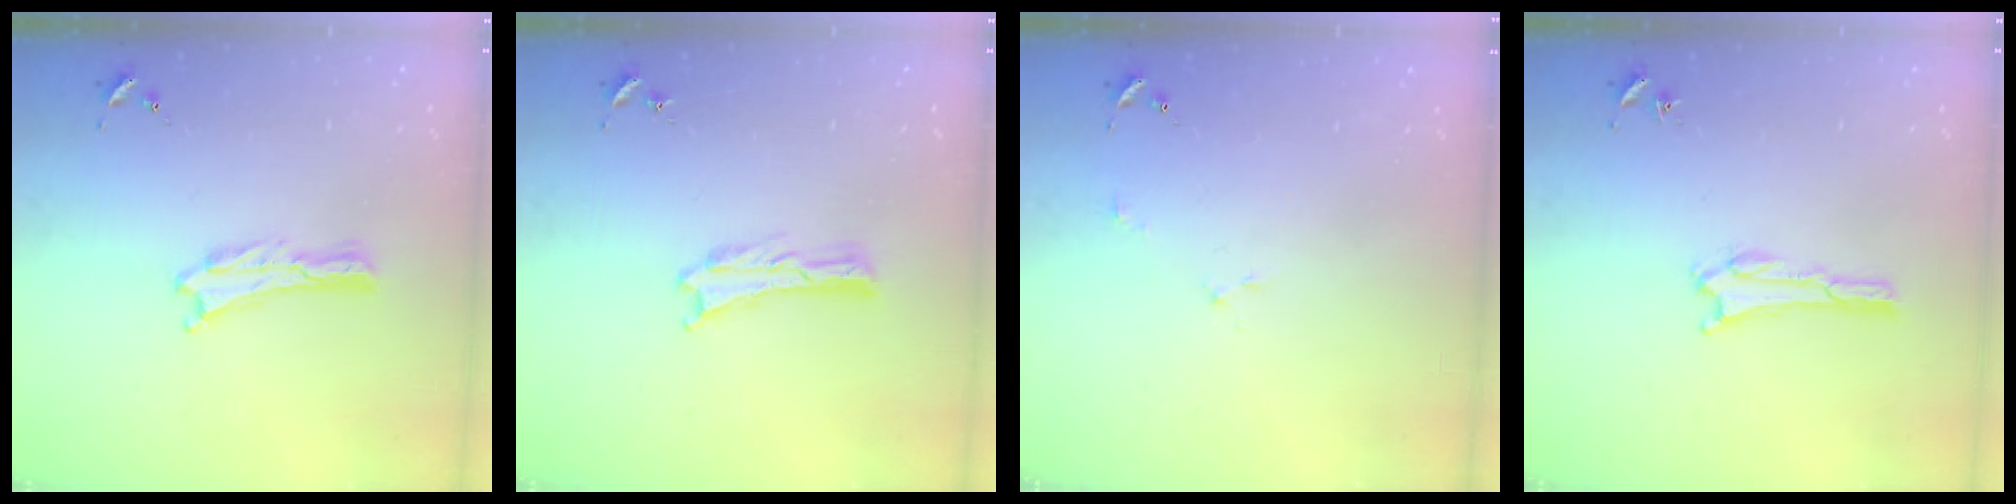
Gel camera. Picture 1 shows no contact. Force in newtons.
{"total": 0.0}
{"total": 2.2, "press": 2.2, "slide": 0.2}
{"total": 1.1, "press": 1.0, "slide": 0.1}